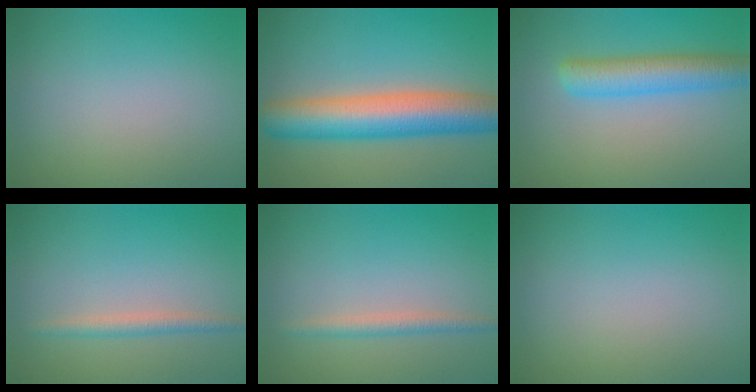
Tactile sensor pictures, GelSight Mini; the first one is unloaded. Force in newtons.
{"total": 9.6, "press": 9.6, "slide": 0.3}
{"total": 5.5, "press": 5.5, "slide": 0.1}
{"total": 1.8, "press": 1.8, "slide": 0.1}
{"total": 1.8, "press": 1.8, "slide": 0.1}
{"total": 0.0}